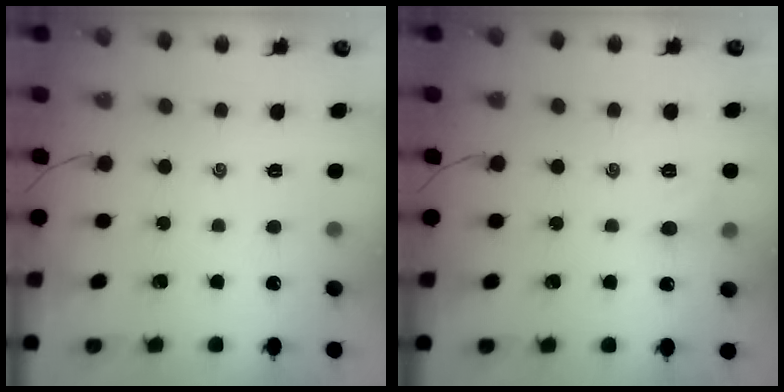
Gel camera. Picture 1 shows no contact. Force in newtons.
{"total": 4.2, "press": 3.9, "slide": 1.3}